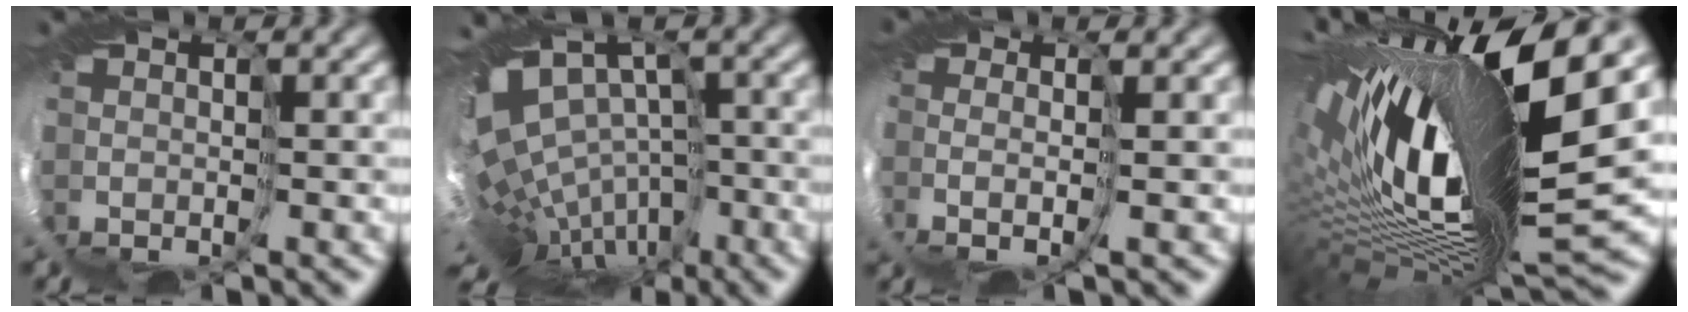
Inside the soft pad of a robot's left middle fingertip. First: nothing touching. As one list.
[{"total": 10.7, "force": [-3.1, 5.8, 8.5], "torque": [-0.159, 0.012, -0.001]}, {"total": 1.7, "force": [-0.5, -0.4, 1.6], "torque": [-0.071, -0.012, -0.010]}, {"total": 14.9, "force": [3.4, 4.3, 13.9], "torque": [-0.278, -0.031, 0.068]}]